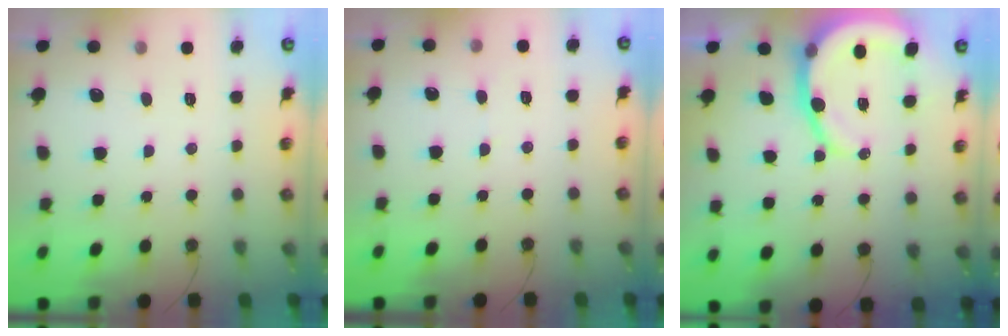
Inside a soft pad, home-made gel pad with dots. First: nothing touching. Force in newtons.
{"total": 3.9, "press": 3.9, "slide": 0.5}
{"total": 10.1, "press": 10.0, "slide": 1.3}